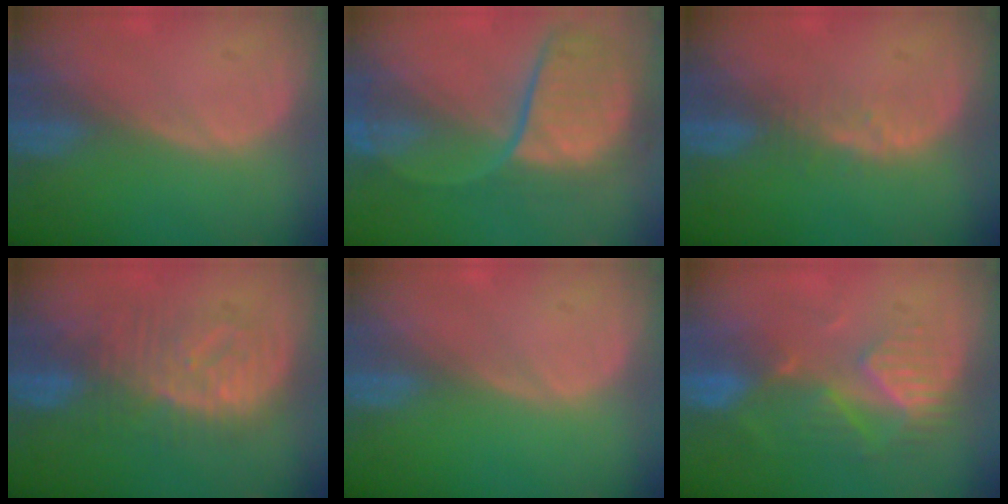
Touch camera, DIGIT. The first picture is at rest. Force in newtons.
{"total": 10.2, "press": 9.5, "slide": 3.9}
{"total": 2.5, "press": 2.4, "slide": 0.2}
{"total": 8.5, "press": 8.5, "slide": 0.2}
{"total": 0.0}
{"total": 9.1, "press": 7.9, "slide": 4.5}